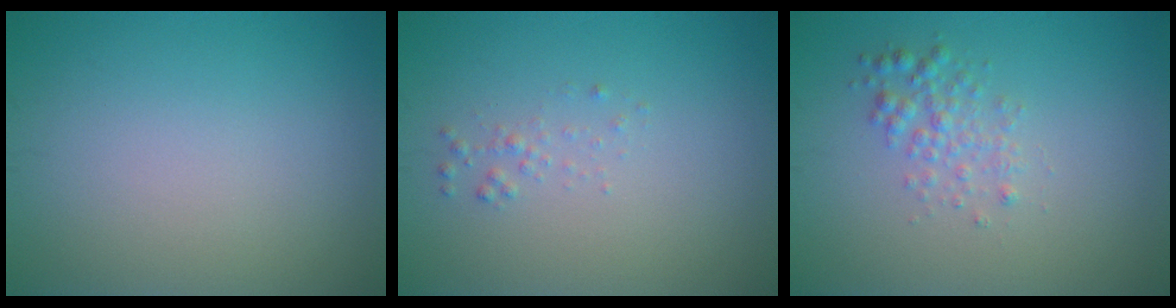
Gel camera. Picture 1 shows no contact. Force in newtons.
{"total": 0.8, "press": 0.8, "slide": 0.1}
{"total": 2.0, "press": 2.0, "slide": 0.0}